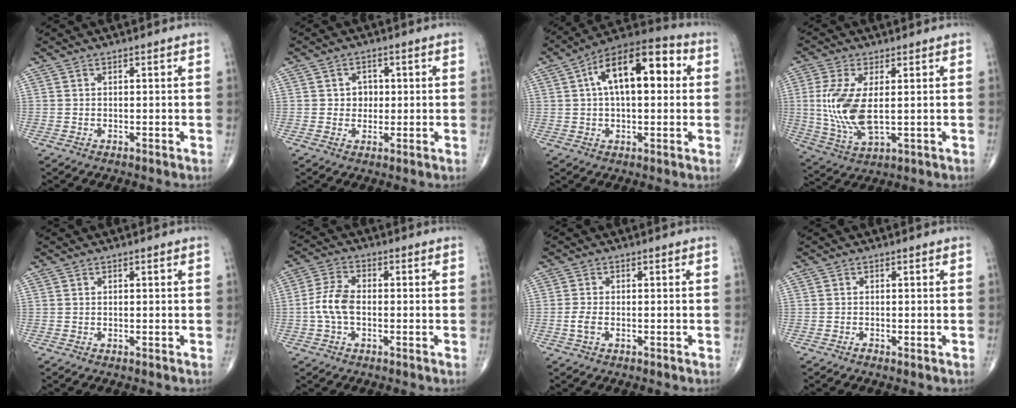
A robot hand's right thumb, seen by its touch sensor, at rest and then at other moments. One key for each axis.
{"total": 3.3, "fx": 0.3, "fy": 2.9, "fz": 1.6, "tx": 0.003, "ty": 0.005, "tz": 0.002}
{"total": 16.2, "fx": 3.5, "fy": 7.8, "fz": 13.8, "tx": -0.202, "ty": 0.035, "tz": 0.045}
{"total": 11.9, "fx": 0.6, "fy": 5.2, "fz": 10.6, "tx": -0.241, "ty": -0.013, "tz": 0.022}
{"total": 0.0}
{"total": 6.2, "fx": -1.1, "fy": 3.4, "fz": 5.0, "tx": -0.113, "ty": 0.021, "tz": -0.028}
{"total": 2.3, "fx": -0.8, "fy": 1.2, "fz": 1.8, "tx": -0.042, "ty": 0.006, "tz": -0.016}
{"total": 0.6, "fx": -0.4, "fy": 0.1, "fz": 0.4, "tx": -0.008, "ty": 0.001, "tz": -0.010}